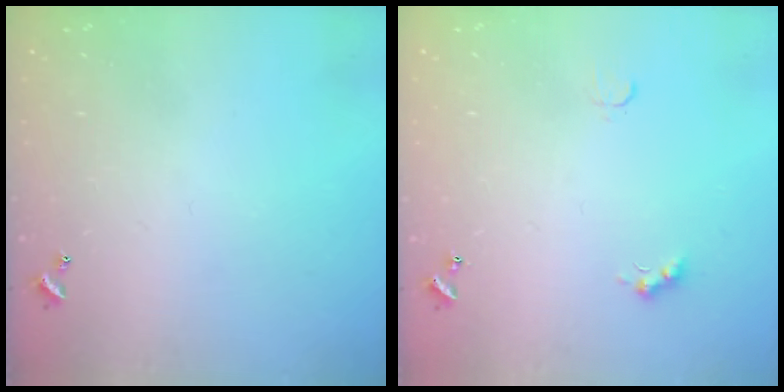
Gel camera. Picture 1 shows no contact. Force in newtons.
{"total": 2.4, "press": 2.3, "slide": 0.5}